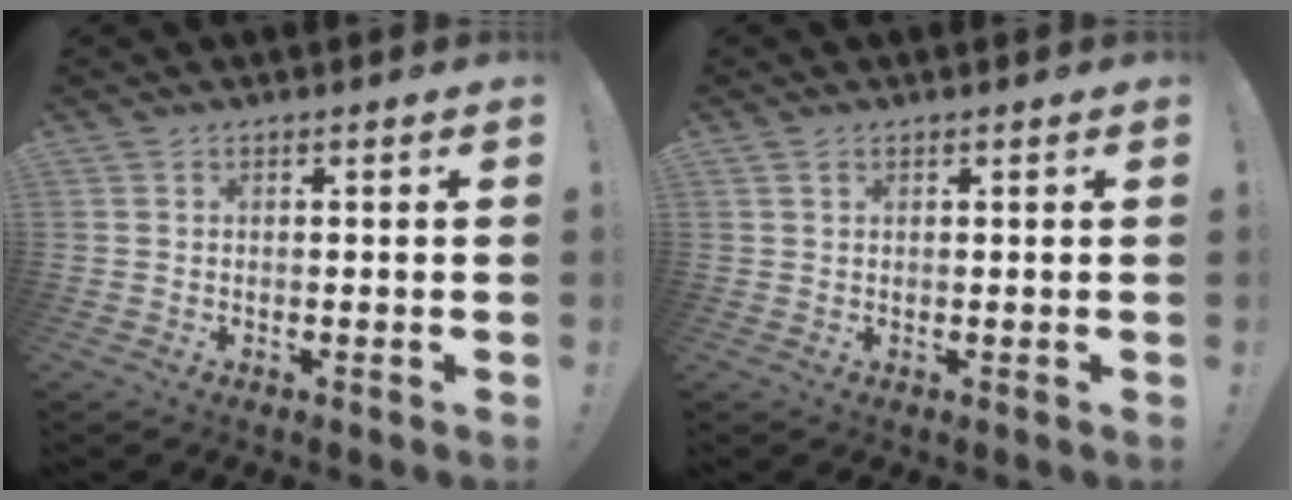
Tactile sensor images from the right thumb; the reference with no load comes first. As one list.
[{"total": 1.1, "force": [0.6, 0.8, 0.5], "torque": [-0.005, 0.000, 0.011]}]